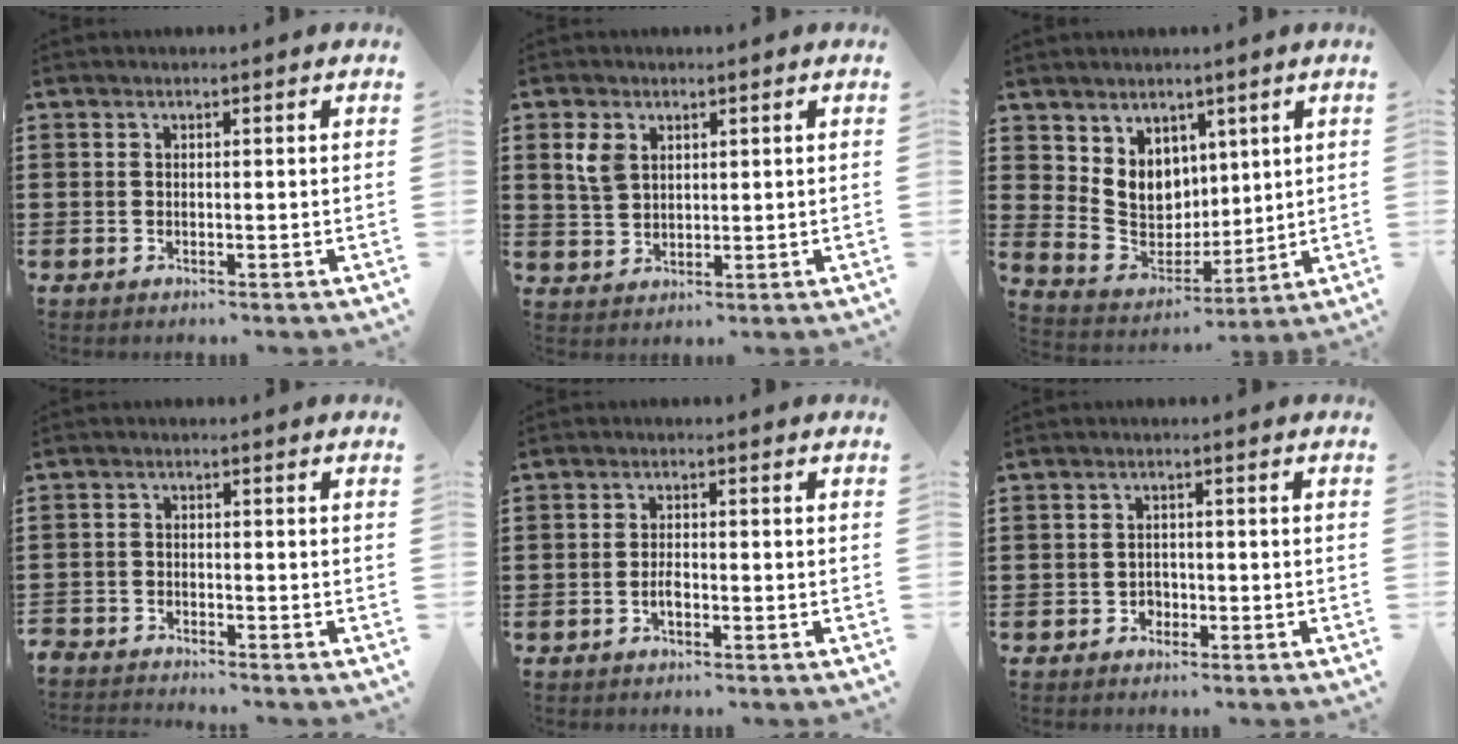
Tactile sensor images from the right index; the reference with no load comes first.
{"total": 3.9, "force": [1.7, 2.7, 2.2], "torque": [-0.053, 0.011, 0.031]}
{"total": 7.6, "force": [3.7, 6.5, 1.5], "torque": [-0.059, -0.019, 0.077]}
{"total": 2.4, "force": [-2.4, 0.1, -0.4], "torque": [-0.001, 0.003, -0.055]}
{"total": 1.9, "force": [-0.9, 0.9, 1.5], "torque": [-0.029, 0.003, -0.017]}
{"total": 1.6, "force": [-0.9, 1.3, 0.2], "torque": [-0.009, 0.000, -0.021]}